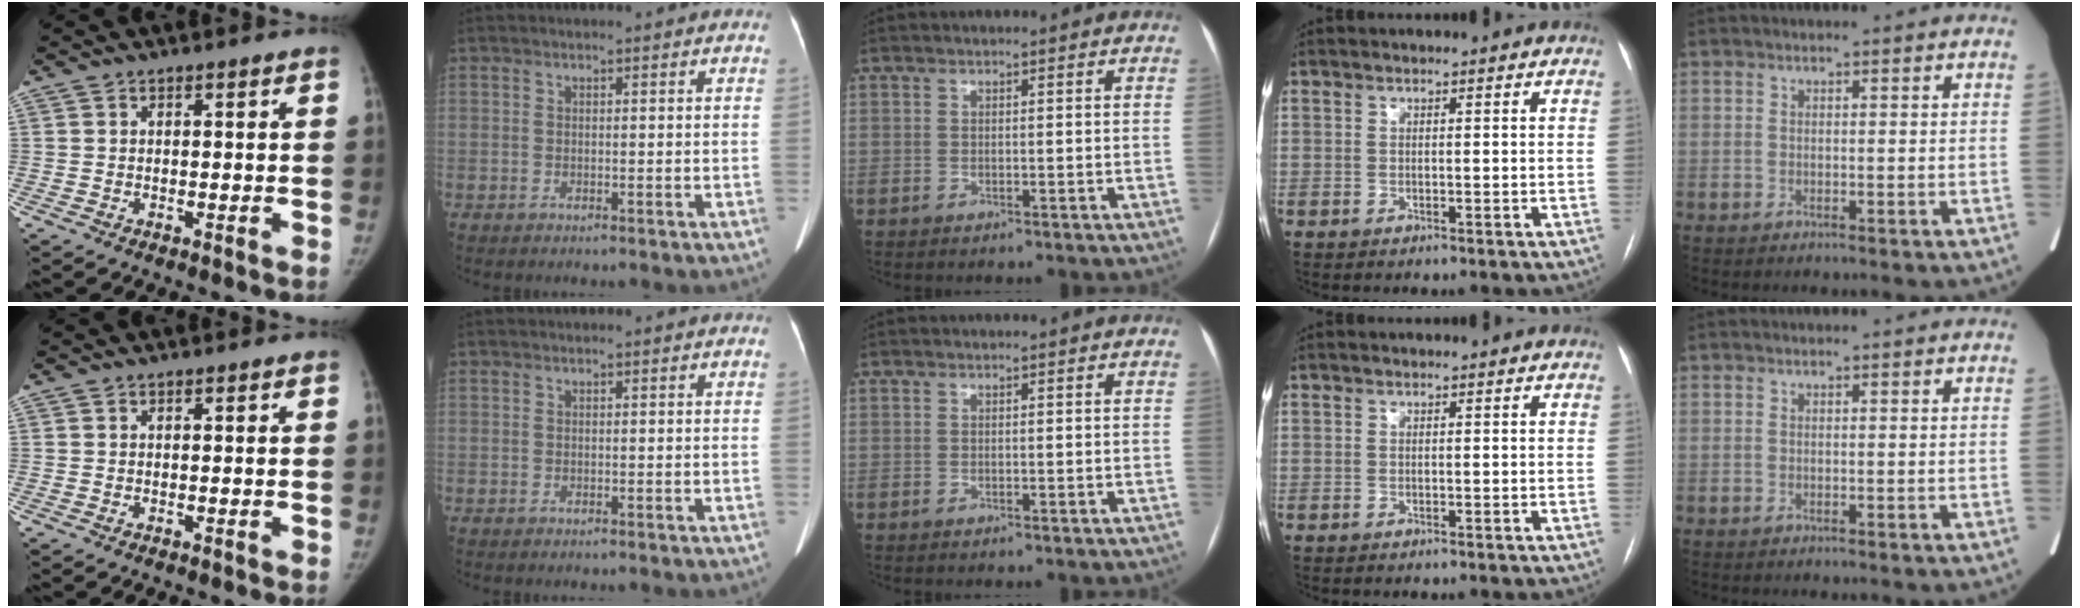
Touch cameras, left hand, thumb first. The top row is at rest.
{}